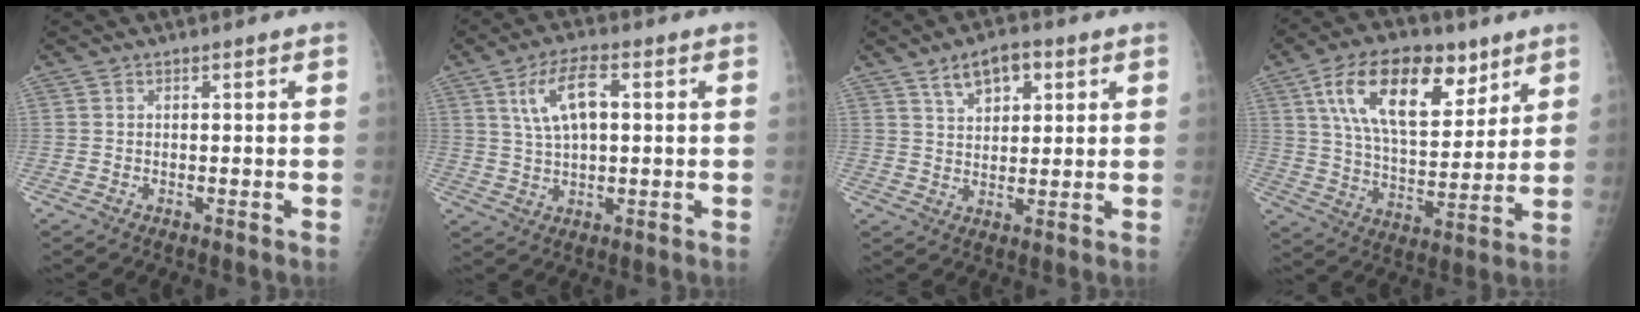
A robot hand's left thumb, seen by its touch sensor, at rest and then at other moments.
{"total": 9.2, "force": [2.6, 4.2, 7.7], "torque": [-0.136, 0.003, 0.051]}
{"total": 7.7, "force": [4.0, 4.3, 5.0], "torque": [-0.058, -0.013, 0.066]}
{"total": 20.4, "force": [9.8, 10.5, 14.4], "torque": [-0.210, -0.031, 0.171]}